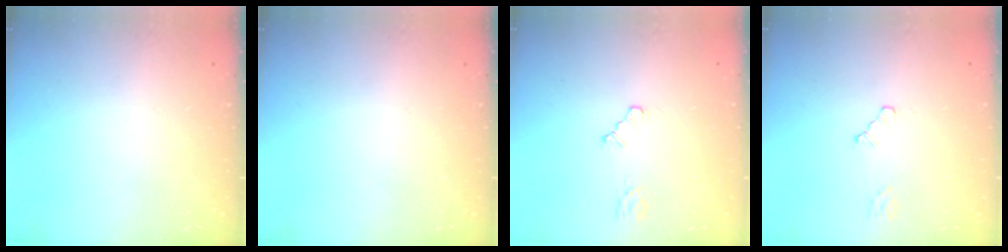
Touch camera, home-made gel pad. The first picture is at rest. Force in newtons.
{"total": 0.0}
{"total": 2.3, "press": 2.3, "slide": 0.3}
{"total": 1.0, "press": 1.0, "slide": 0.2}